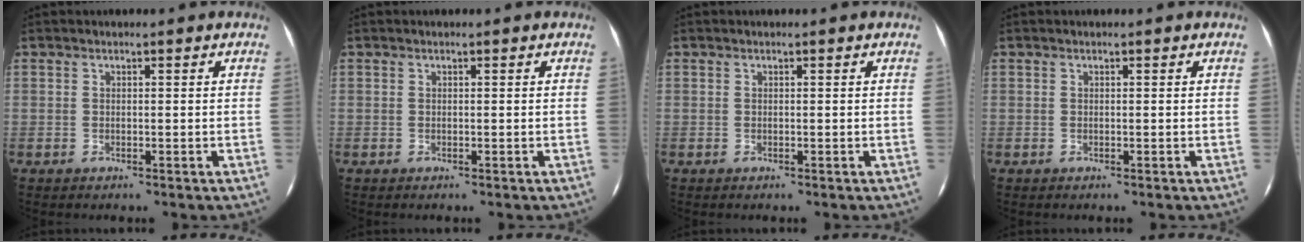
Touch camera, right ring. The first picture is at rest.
{"total": 0.0}
{"total": 0.0}
{"total": 0.0}